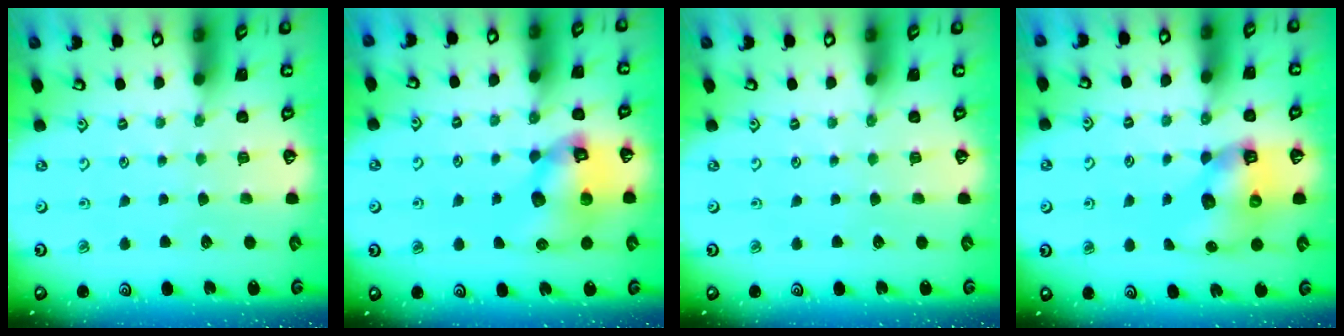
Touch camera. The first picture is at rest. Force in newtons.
{"total": 12.5, "press": 12.4, "slide": 1.7}
{"total": 0.0}
{"total": 10.3, "press": 10.3, "slide": 0.9}